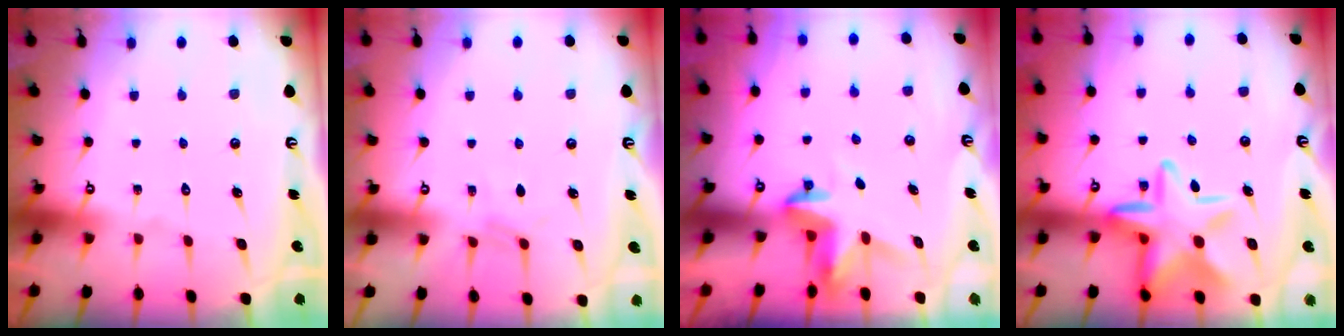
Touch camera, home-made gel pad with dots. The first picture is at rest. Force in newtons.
{"total": 4.0, "press": 4.0, "slide": 0.2}
{"total": 3.7, "press": 3.7, "slide": 0.3}
{"total": 14.8, "press": 14.8, "slide": 1.1}